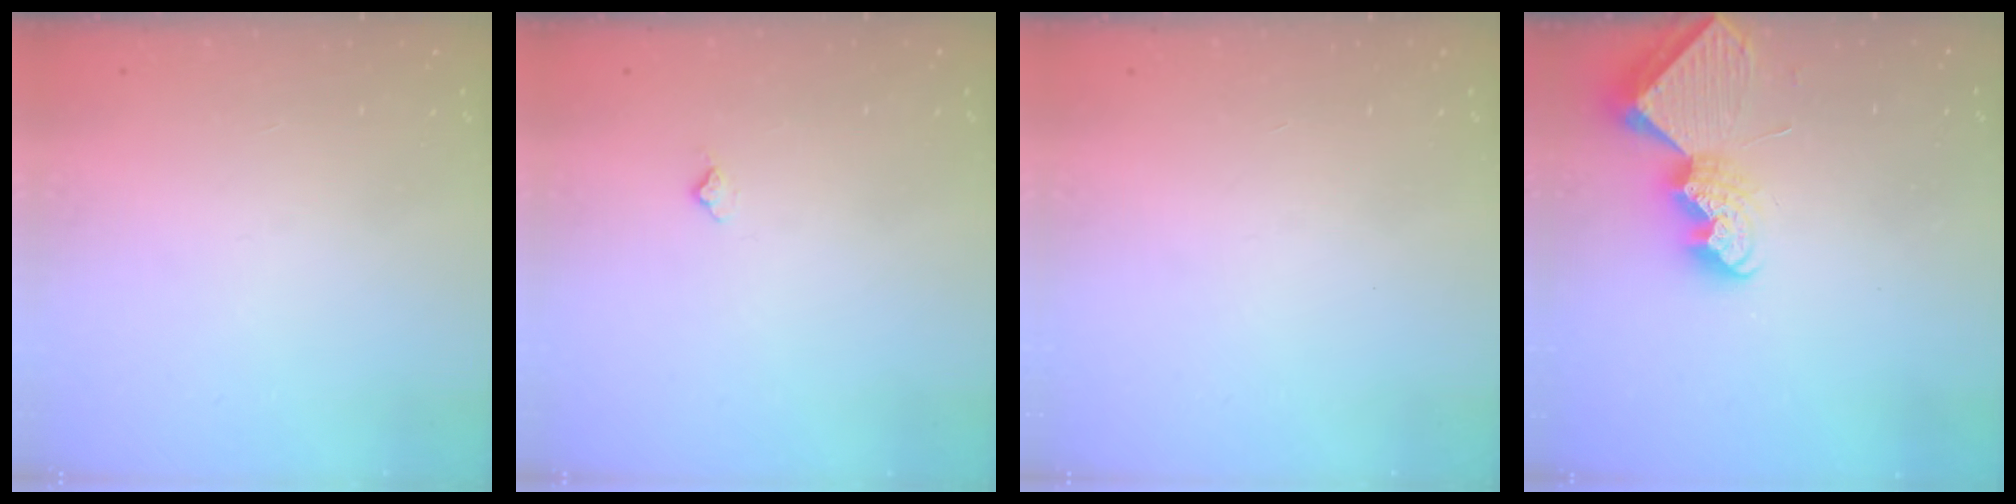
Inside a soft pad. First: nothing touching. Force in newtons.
{"total": 3.2, "press": 3.2, "slide": 0.4}
{"total": 0.0}
{"total": 8.2, "press": 8.2, "slide": 0.4}